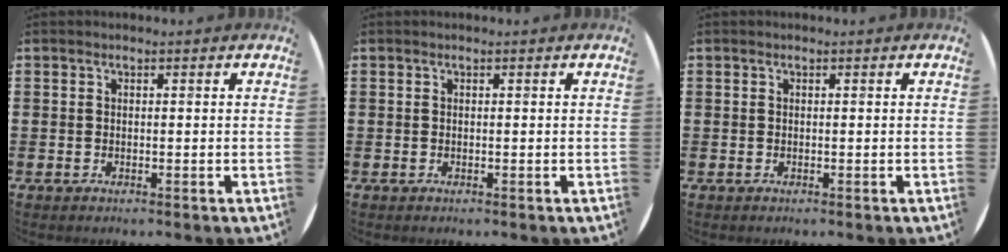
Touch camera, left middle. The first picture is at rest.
{"total": 0.0}
{"total": 0.0}